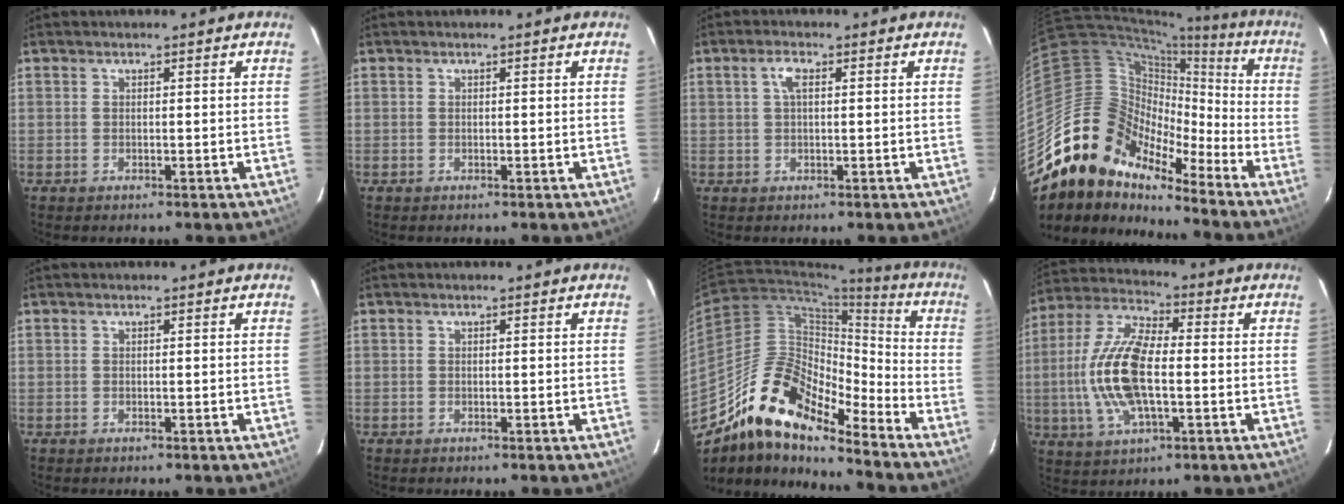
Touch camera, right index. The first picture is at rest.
{"total": 0.0}
{"total": 2.6, "force": [0.7, 1.0, 2.3], "torque": [-0.047, 0.010, 0.013]}
{"total": 14.9, "force": [-11.5, 8.7, 3.8], "torque": [-0.065, 0.045, -0.226]}
{"total": 0.0}
{"total": 0.0}
{"total": 17.4, "force": [-14.1, 5.1, 8.7], "torque": [-0.147, 0.003, -0.275]}
{"total": 15.7, "force": [-1.6, 6.8, 14.0], "torque": [-0.298, 0.008, -0.035]}